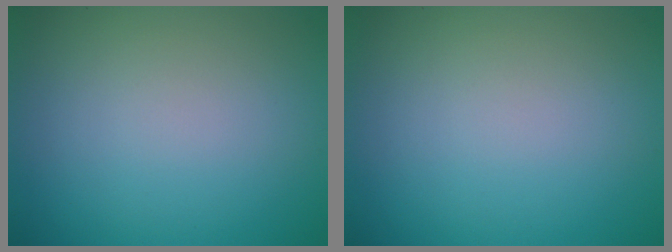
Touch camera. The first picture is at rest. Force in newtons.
{"total": 0.0}